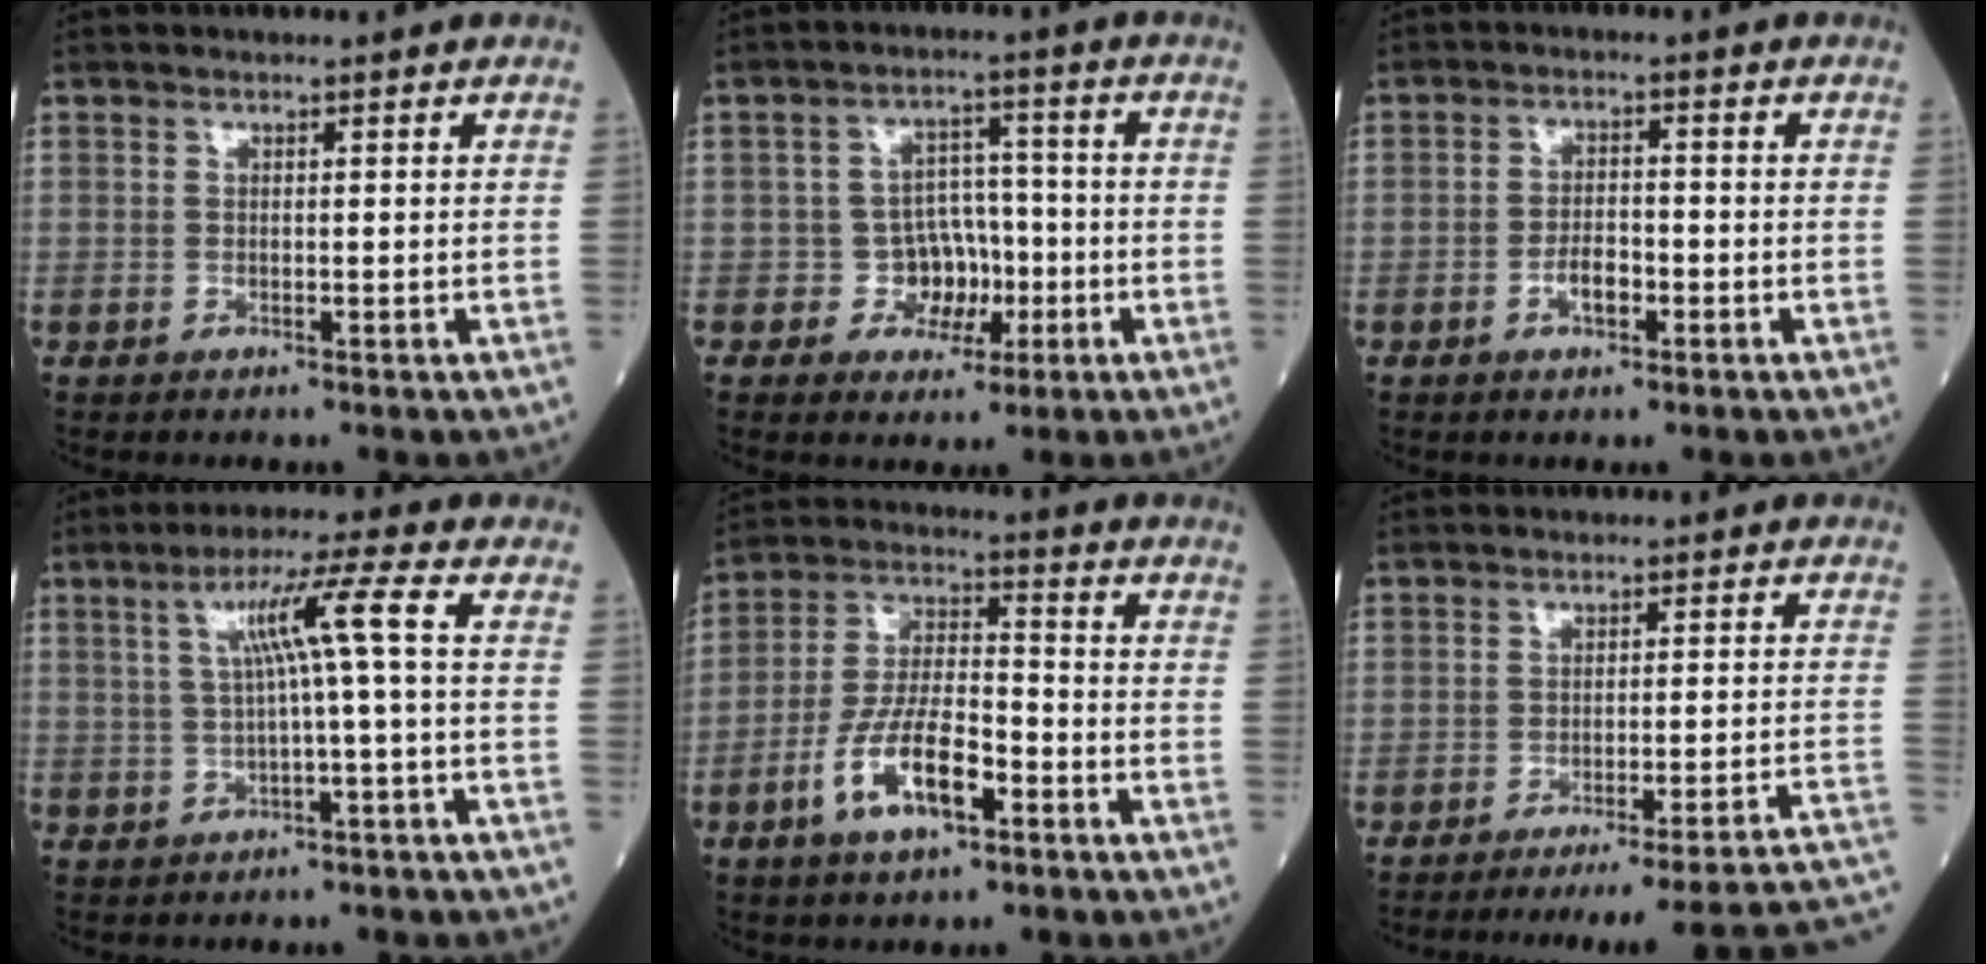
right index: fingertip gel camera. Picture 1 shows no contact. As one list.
[{"total": 5.8, "force": [-1.6, 5.1, 2.2], "torque": [-0.018, 0.020, -0.023]}, {"total": 3.5, "force": [-1.5, 1.5, 2.8], "torque": [-0.049, 0.005, -0.026]}, {"total": 7.0, "force": [0.8, -1.2, 6.9], "torque": [-0.121, 0.018, 0.019]}, {"total": 11.1, "force": [-5.0, 3.6, 9.2], "torque": [-0.189, 0.004, -0.093]}, {"total": 19.3, "force": [-17.3, -1.6, 8.4], "torque": [-0.042, -0.011, -0.217]}]